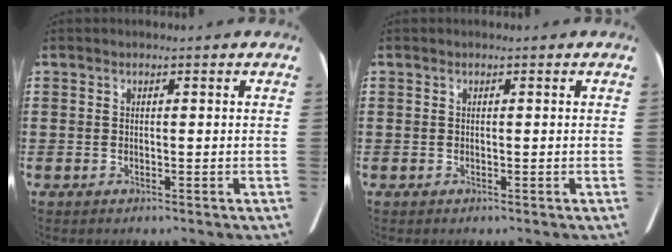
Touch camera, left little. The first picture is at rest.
{"total": 0.0}